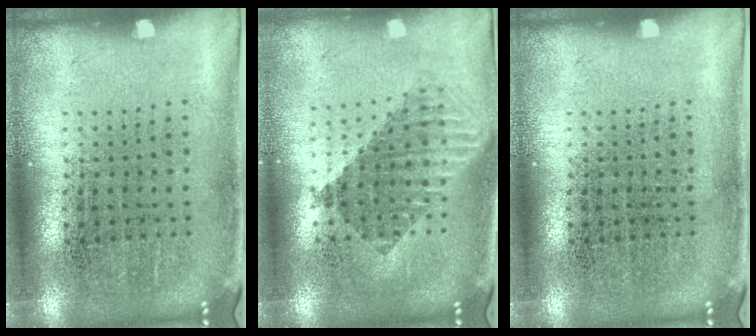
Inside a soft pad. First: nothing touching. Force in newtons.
{"total": 1.7, "press": 1.4, "slide": 0.9}
{"total": 0.0}